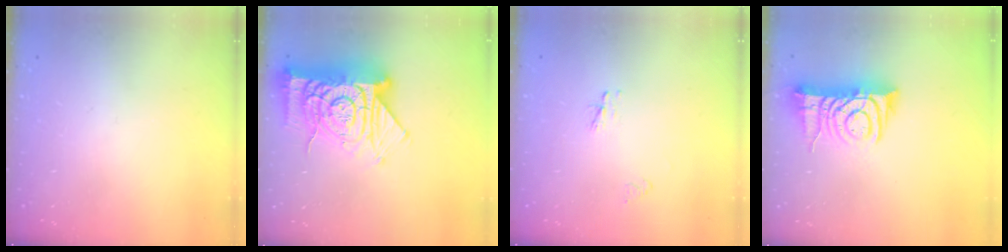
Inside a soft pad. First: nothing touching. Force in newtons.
{"total": 21.4, "press": 21.3, "slide": 2.0}
{"total": 2.3, "press": 2.3, "slide": 0.3}
{"total": 10.7, "press": 10.6, "slide": 1.2}